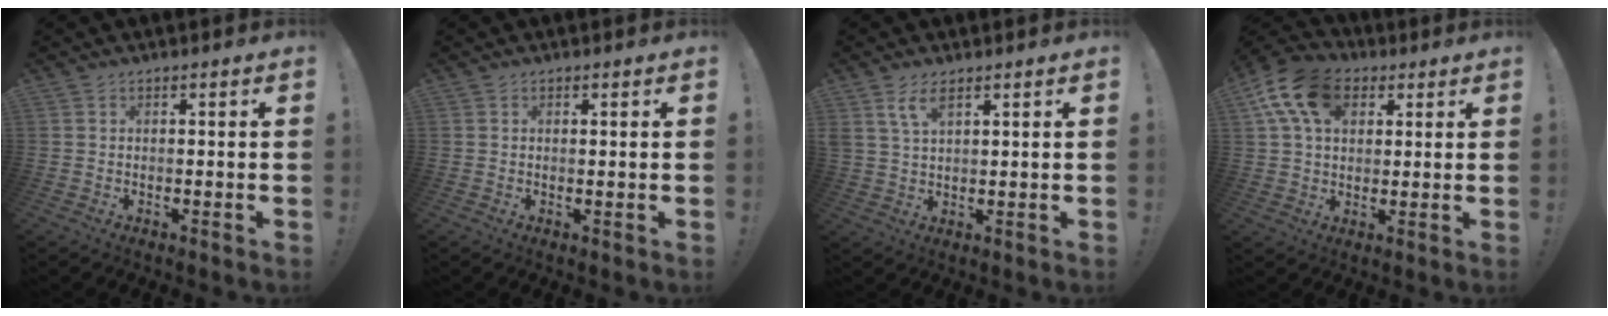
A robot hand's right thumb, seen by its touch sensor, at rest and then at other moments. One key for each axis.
{"total": 0.7, "fx": 0.4, "fy": 0.0, "fz": 0.5, "tx": 0.004, "ty": -0.005, "tz": 0.004}
{"total": 5.0, "fx": 3.1, "fy": 1.8, "fz": 3.5, "tx": -0.062, "ty": -0.010, "tz": 0.056}
{"total": 15.5, "fx": 6.1, "fy": 10.4, "fz": 9.9, "tx": -0.177, "ty": -0.014, "tz": 0.114}